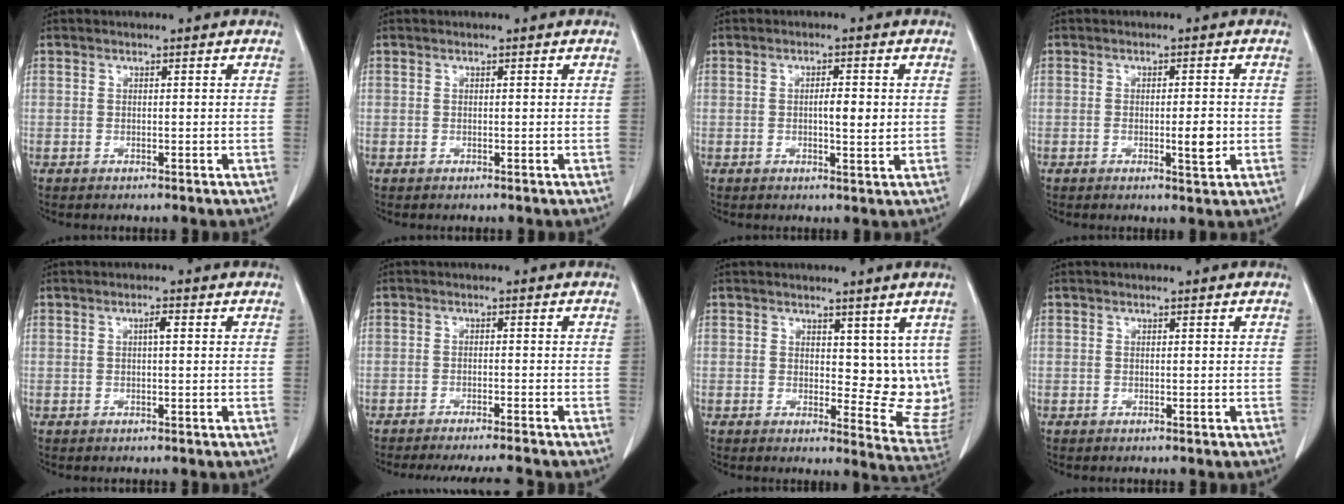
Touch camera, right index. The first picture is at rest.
{"total": 0.0}
{"total": 3.3, "force": [0.2, 0.7, 3.2], "torque": [-0.051, -0.001, 0.002]}
{"total": 3.4, "force": [-0.6, 0.6, 3.3], "torque": [-0.050, -0.003, -0.008]}
{"total": 1.3, "force": [0.2, 0.2, 1.2], "torque": [-0.021, 0.004, 0.003]}
{"total": 7.3, "force": [-6.8, -0.5, 2.6], "torque": [-0.028, -0.011, -0.099]}
{"total": 8.1, "force": [3.0, 4.2, 6.3], "torque": [-0.053, -0.015, 0.045]}
{"total": 0.0}